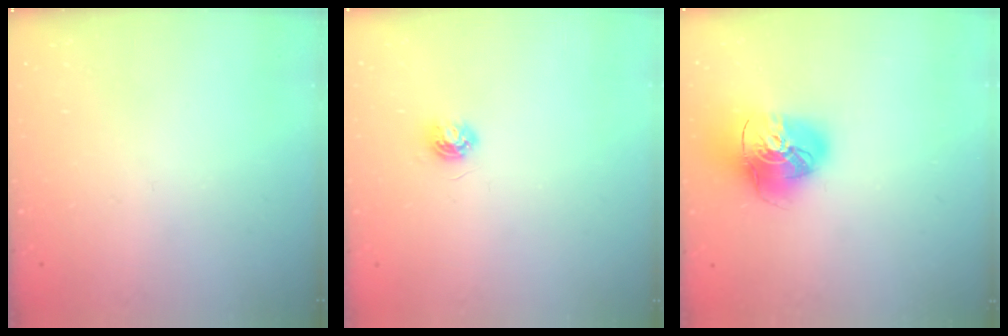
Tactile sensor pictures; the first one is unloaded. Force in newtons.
{"total": 5.2, "press": 5.1, "slide": 0.6}
{"total": 16.2, "press": 16.1, "slide": 1.7}